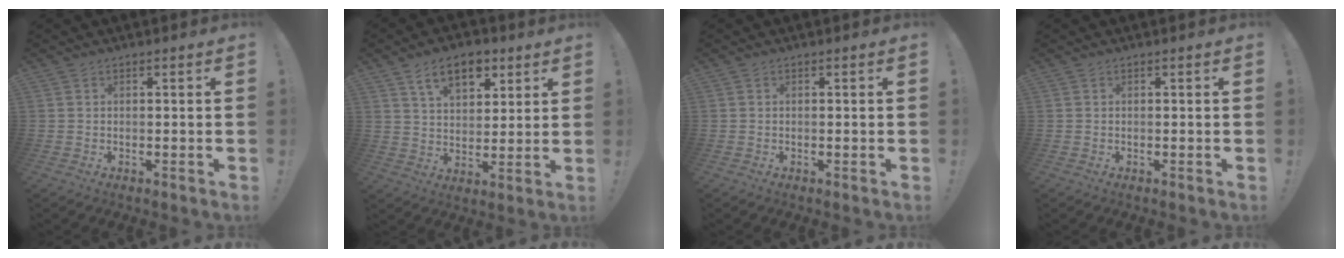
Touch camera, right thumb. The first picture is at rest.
{"total": 12.1, "force": [6.6, 7.1, 7.3], "torque": [-0.102, -0.021, 0.120]}
{"total": 0.0}
{"total": 0.0}